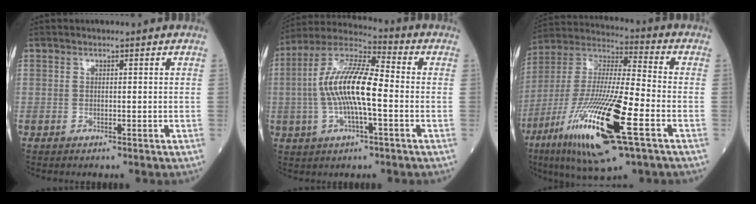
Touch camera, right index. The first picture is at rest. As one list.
[{"total": 13.3, "force": [-1.1, 3.1, 12.9], "torque": [-0.261, 0.018, -0.025]}, {"total": 23.3, "force": [-9.7, 3.2, 20.9], "torque": [-0.428, -0.046, -0.172]}]